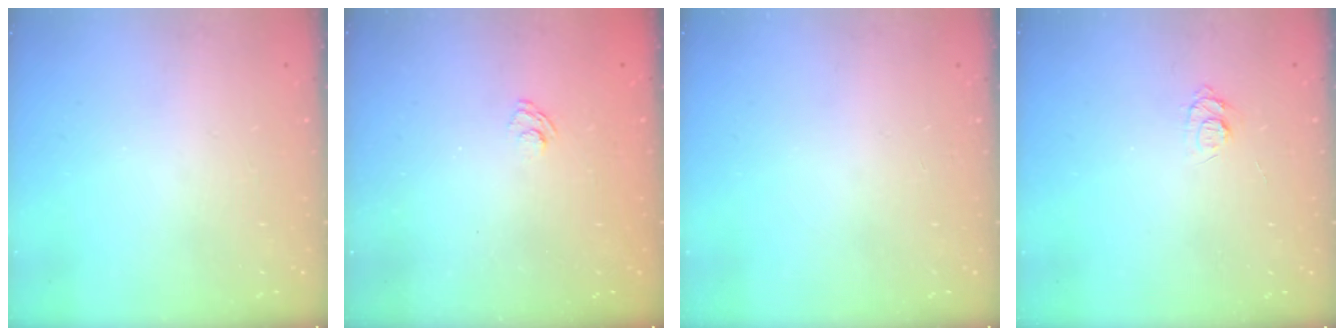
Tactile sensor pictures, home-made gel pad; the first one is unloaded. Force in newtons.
{"total": 2.3, "press": 2.0, "slide": 1.2}
{"total": 0.0}
{"total": 6.4, "press": 6.4, "slide": 0.6}